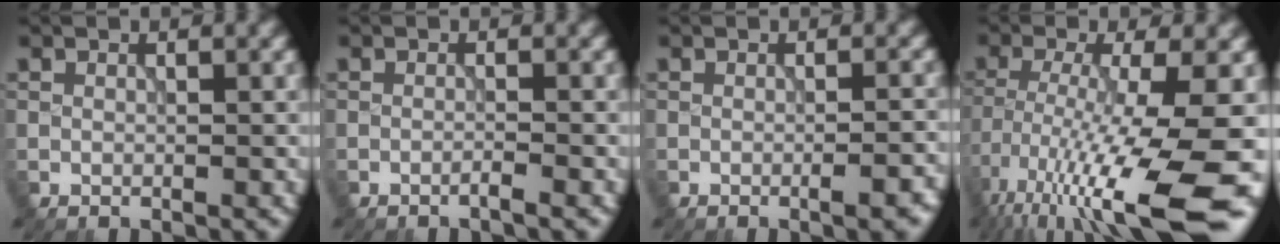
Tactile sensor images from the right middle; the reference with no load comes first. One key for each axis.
{"total": 0.9, "fx": -0.6, "fy": 0.1, "fz": 0.7, "tx": -0.008, "ty": 0.003, "tz": -0.017}
{"total": 2.8, "fx": -1.1, "fy": 0.8, "fz": 2.5, "tx": -0.030, "ty": 0.002, "tz": -0.016}
{"total": 14.9, "fx": -7.2, "fy": 3.1, "fz": 12.7, "tx": -0.242, "ty": -0.024, "tz": -0.114}